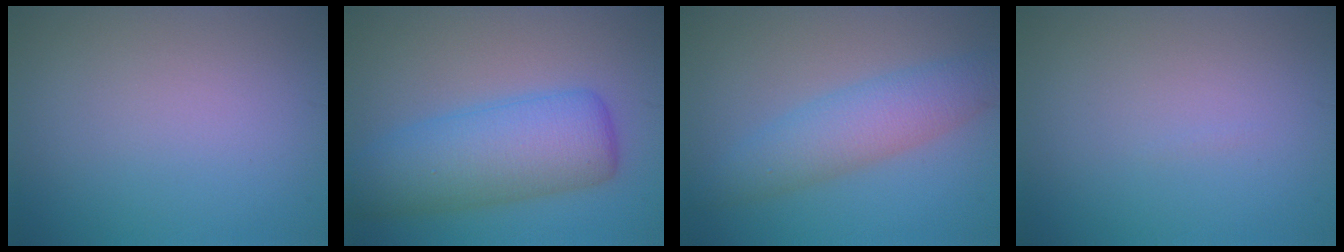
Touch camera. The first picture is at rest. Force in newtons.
{"total": 7.6, "press": 7.6, "slide": 0.2}
{"total": 4.5, "press": 4.5, "slide": 0.1}
{"total": 0.0}